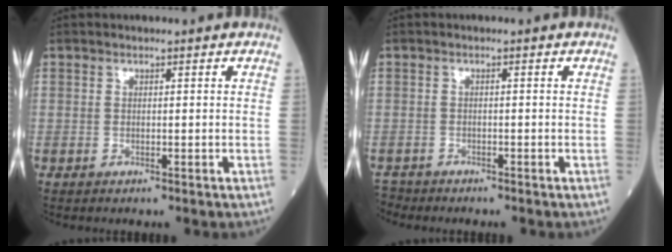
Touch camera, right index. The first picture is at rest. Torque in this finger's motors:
{"motor_torque": [0.13, -0.03, -0.24, -0.06]}